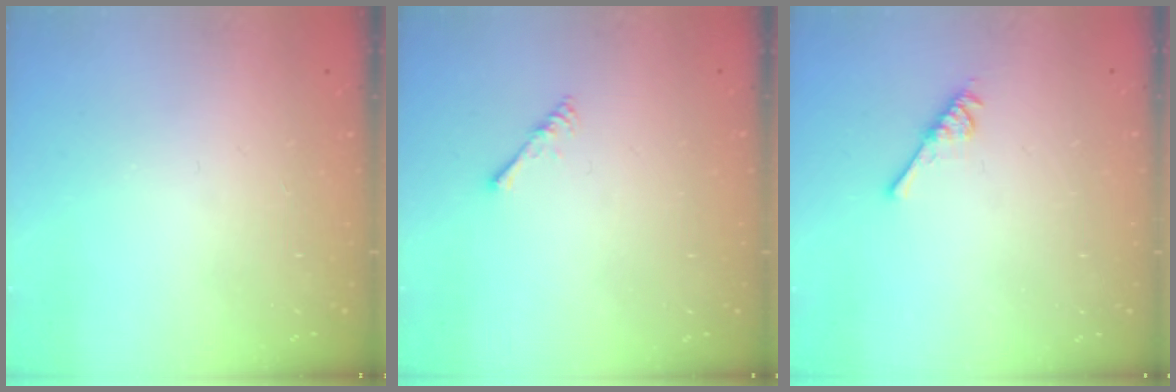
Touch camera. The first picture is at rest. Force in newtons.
{"total": 1.6, "press": 1.6, "slide": 0.4}
{"total": 5.0, "press": 4.9, "slide": 0.8}